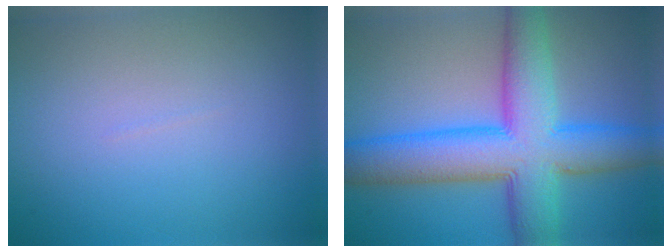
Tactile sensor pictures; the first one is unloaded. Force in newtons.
{"total": 11.0, "press": 11.0, "slide": 0.1}